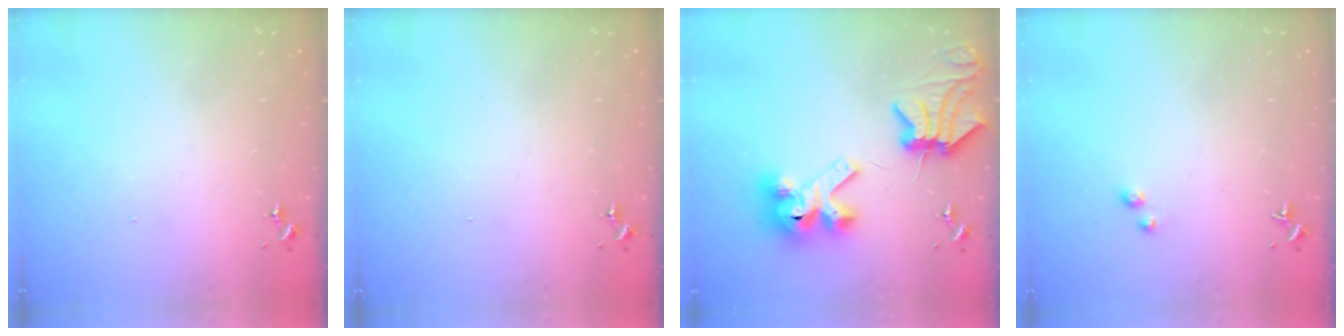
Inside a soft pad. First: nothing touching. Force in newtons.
{"total": 0.0}
{"total": 15.0, "press": 14.9, "slide": 1.6}
{"total": 1.0, "press": 1.0, "slide": 0.1}